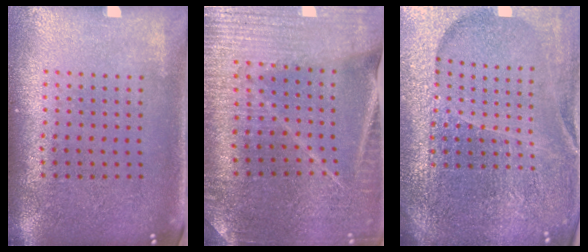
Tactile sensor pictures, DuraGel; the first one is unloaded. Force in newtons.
{"total": 3.1, "press": 3.1, "slide": 0.3}
{"total": 5.6, "press": 5.1, "slide": 2.4}